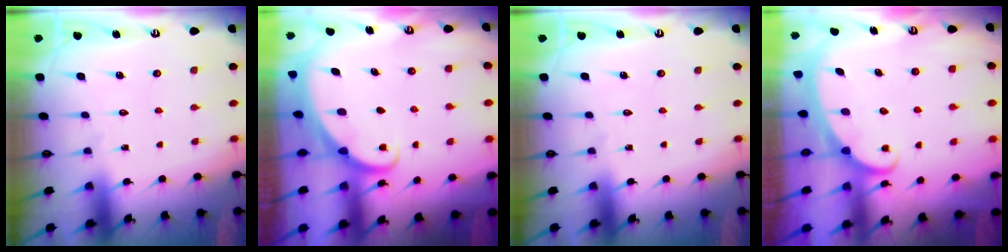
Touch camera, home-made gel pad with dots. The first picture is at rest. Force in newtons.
{"total": 1.9, "press": 1.9, "slide": 0.1}
{"total": 0.0}
{"total": 2.5, "press": 2.5, "slide": 0.4}